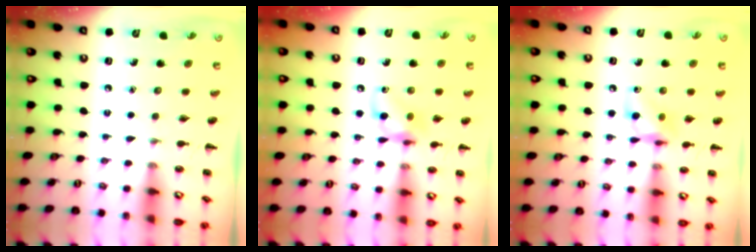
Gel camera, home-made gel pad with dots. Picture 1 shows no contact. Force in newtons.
{"total": 9.7, "press": 9.6, "slide": 1.3}
{"total": 7.9, "press": 7.9, "slide": 0.4}